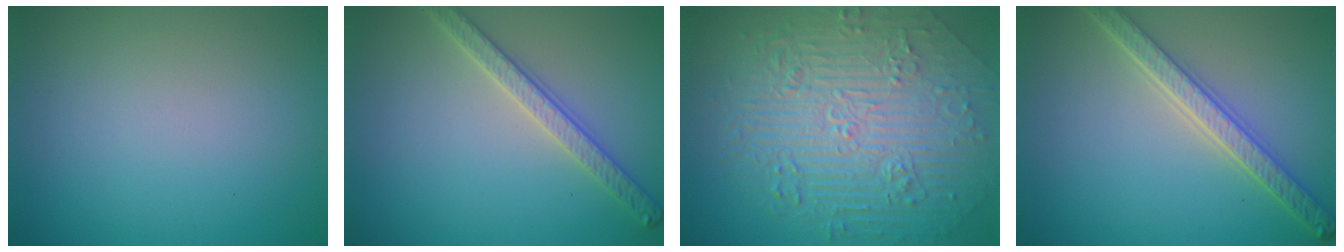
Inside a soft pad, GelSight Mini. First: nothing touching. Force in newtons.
{"total": 3.0, "press": 2.9, "slide": 0.7}
{"total": 10.6, "press": 7.1, "slide": 7.8}
{"total": 4.6, "press": 3.7, "slide": 2.7}